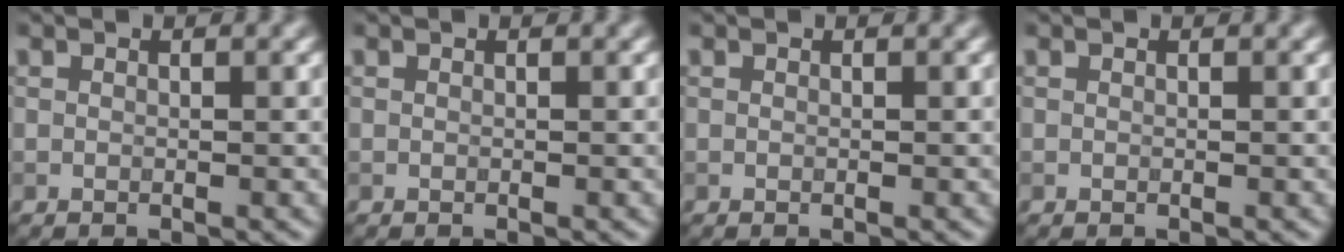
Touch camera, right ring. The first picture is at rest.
{"total": 0.0}
{"total": 0.0}
{"total": 0.0}